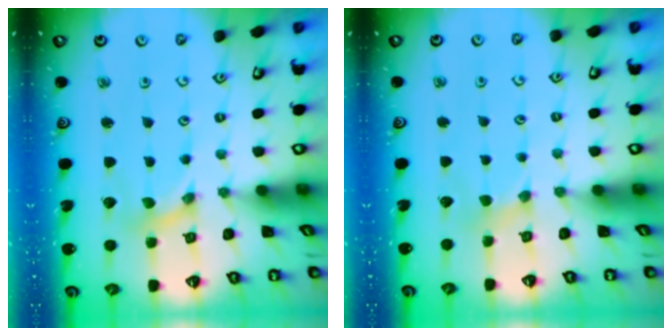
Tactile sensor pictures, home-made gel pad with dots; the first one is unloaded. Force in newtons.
{"total": 2.4, "press": 2.3, "slide": 0.5}